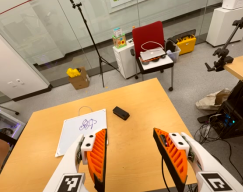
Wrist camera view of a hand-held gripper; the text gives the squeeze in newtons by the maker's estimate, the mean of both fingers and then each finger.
{"total": 0.0}